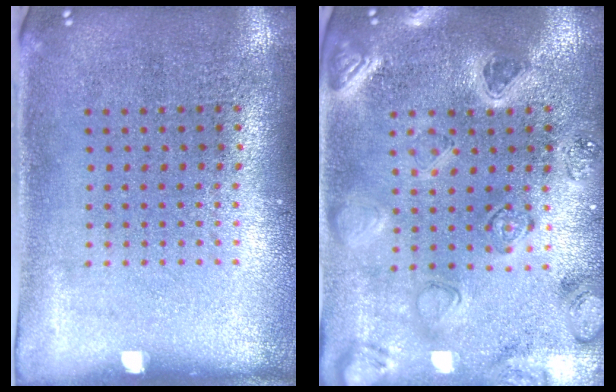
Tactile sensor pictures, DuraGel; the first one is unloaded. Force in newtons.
{"total": 2.2, "press": 2.2, "slide": 0.2}